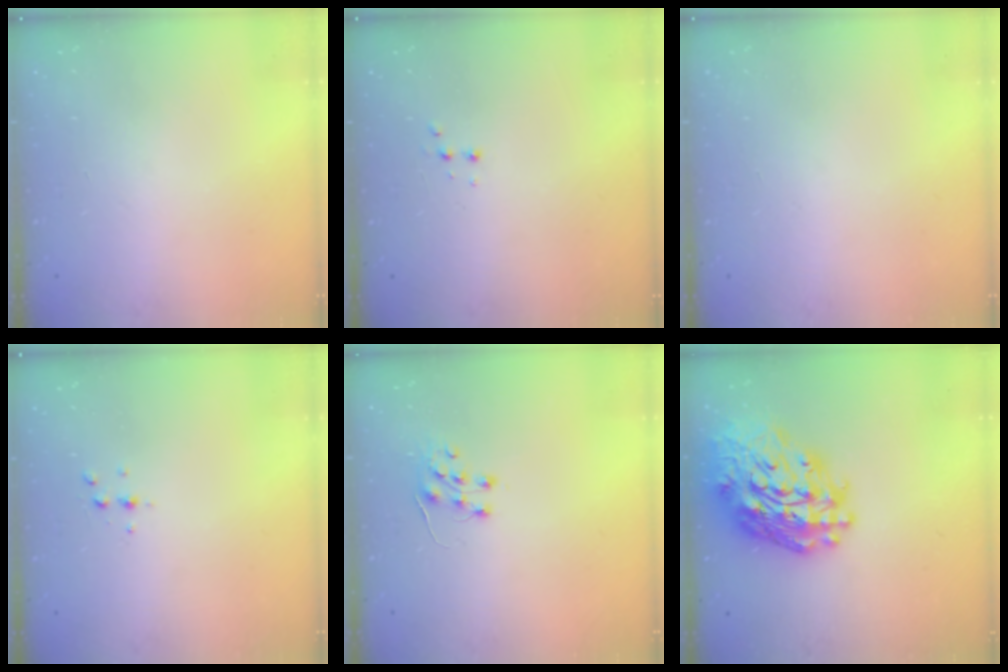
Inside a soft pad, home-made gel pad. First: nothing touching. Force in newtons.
{"total": 2.9, "press": 2.7, "slide": 1.0}
{"total": 0.0}
{"total": 3.1, "press": 3.1, "slide": 0.5}
{"total": 7.1, "press": 7.1, "slide": 0.6}
{"total": 24.3, "press": 24.2, "slide": 2.6}